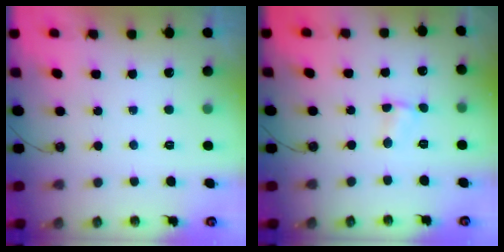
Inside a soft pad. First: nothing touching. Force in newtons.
{"total": 1.8, "press": 1.8, "slide": 0.2}